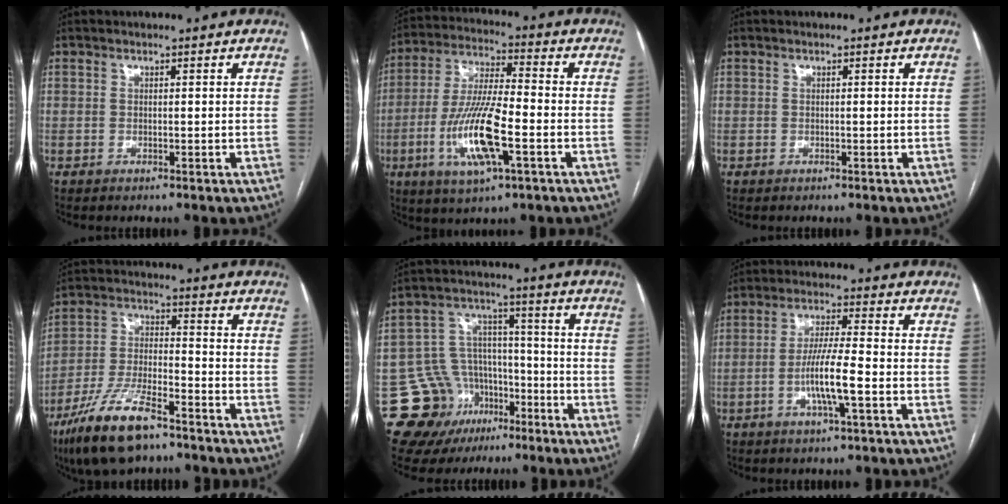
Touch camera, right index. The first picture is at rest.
{"total": 13.7, "force": [-4.3, 2.4, 12.8], "torque": [-0.260, -0.009, -0.077]}
{"total": 0.0}
{"total": 13.2, "force": [-8.9, 3.5, 9.1], "torque": [-0.184, -0.016, -0.162]}
{"total": 13.0, "force": [-6.8, 10.7, 2.8], "torque": [-0.041, 0.070, -0.096]}
{"total": 7.6, "force": [-2.4, 0.2, 7.3], "torque": [-0.139, 0.001, -0.047]}